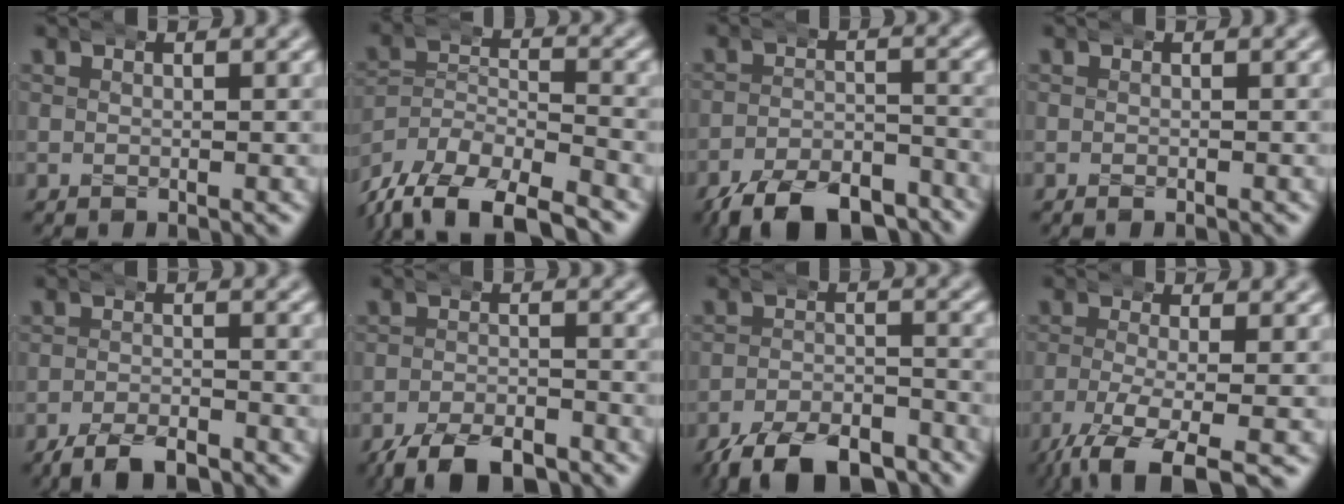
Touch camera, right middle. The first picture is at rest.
{"total": 9.8, "force": [-6.0, 6.3, 4.3], "torque": [-0.083, -0.026, -0.105]}
{"total": 10.2, "force": [-9.0, 3.2, 3.4], "torque": [-0.034, -0.020, -0.141]}
{"total": 0.6, "force": [-0.5, 0.0, 0.2], "torque": [-0.004, -0.004, -0.007]}
{"total": 4.2, "force": [-3.8, 0.9, 1.6], "torque": [-0.013, -0.006, -0.065]}
{"total": 6.4, "force": [-5.5, 1.9, 2.6], "torque": [-0.027, -0.013, -0.087]}
{"total": 9.1, "force": [-8.1, 2.7, 3.1], "torque": [-0.033, -0.018, -0.128]}
{"total": 7.2, "force": [-4.9, 2.5, 4.7], "torque": [-0.097, -0.034, -0.059]}